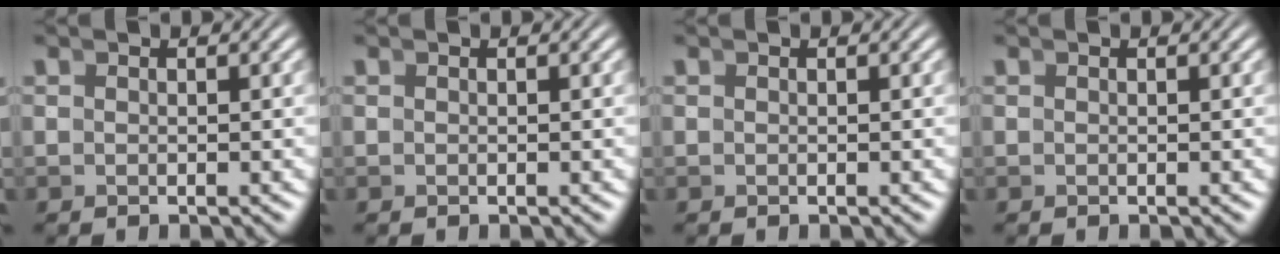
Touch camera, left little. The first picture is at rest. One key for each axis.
{"total": 0.0}
{"total": 0.0}
{"total": 0.0}